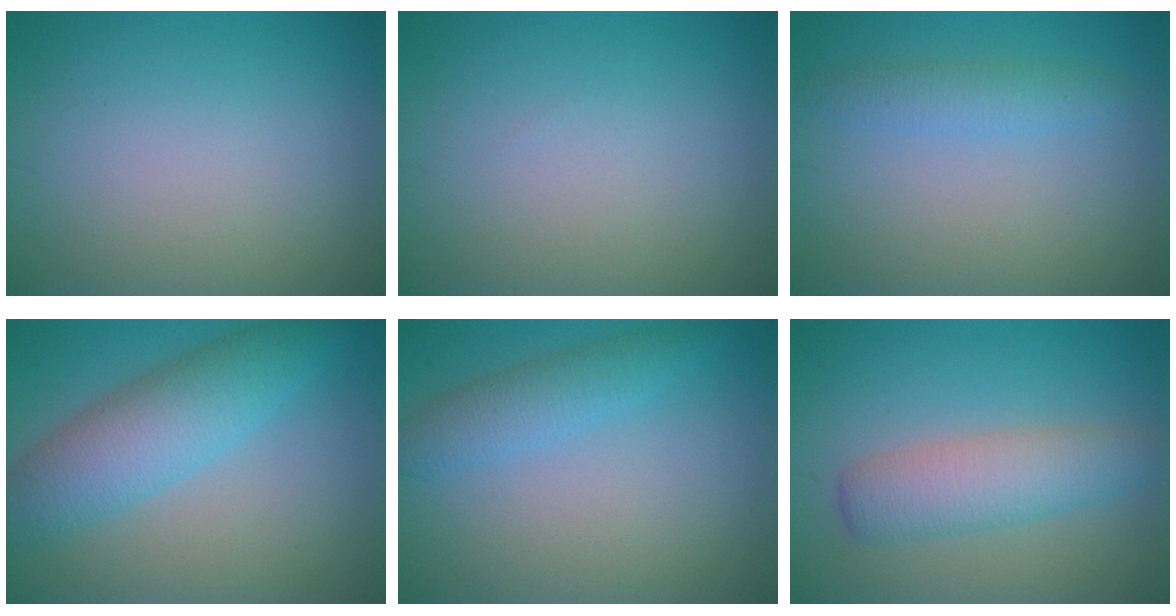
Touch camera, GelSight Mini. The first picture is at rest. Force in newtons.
{"total": 0.0}
{"total": 2.0, "press": 2.0, "slide": 0.1}
{"total": 6.2, "press": 6.2, "slide": 0.1}
{"total": 2.7, "press": 2.7, "slide": 0.1}
{"total": 4.2, "press": 4.2, "slide": 0.1}